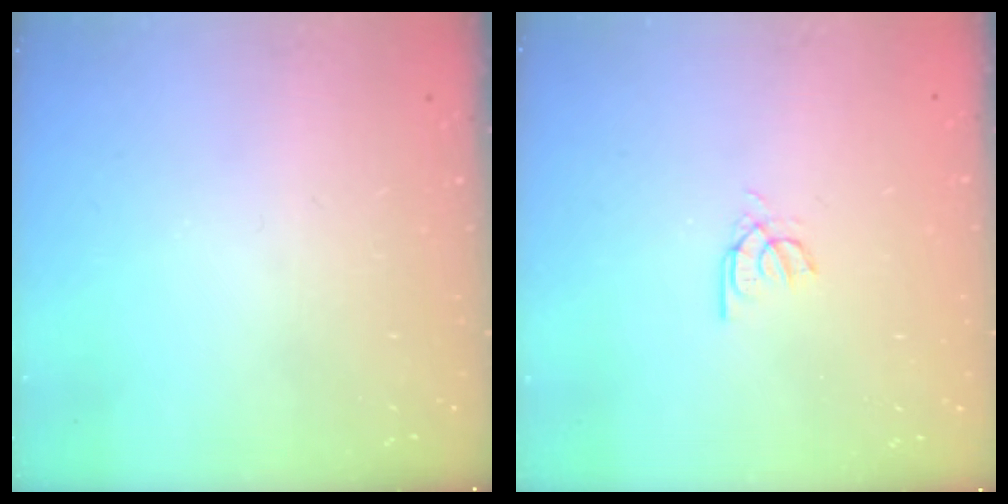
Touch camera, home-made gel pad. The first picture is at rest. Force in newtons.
{"total": 3.4, "press": 3.4, "slide": 0.1}